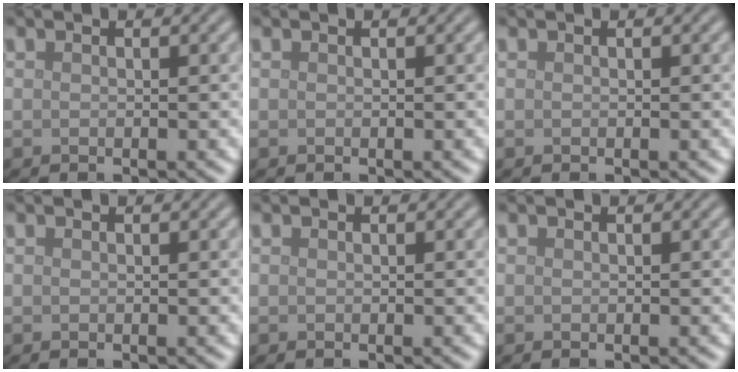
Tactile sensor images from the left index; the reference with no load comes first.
{"total": 0.0}
{"total": 0.0}
{"total": 0.0}
{"total": 0.0}
{"total": 0.0}